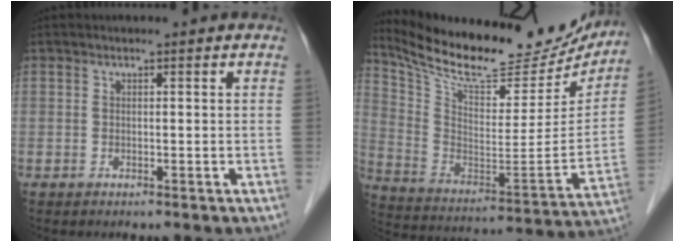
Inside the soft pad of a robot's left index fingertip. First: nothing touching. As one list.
[{"total": 25.4, "force": [22.3, 7.4, 9.6], "torque": [-0.168, -0.024, 0.328]}]